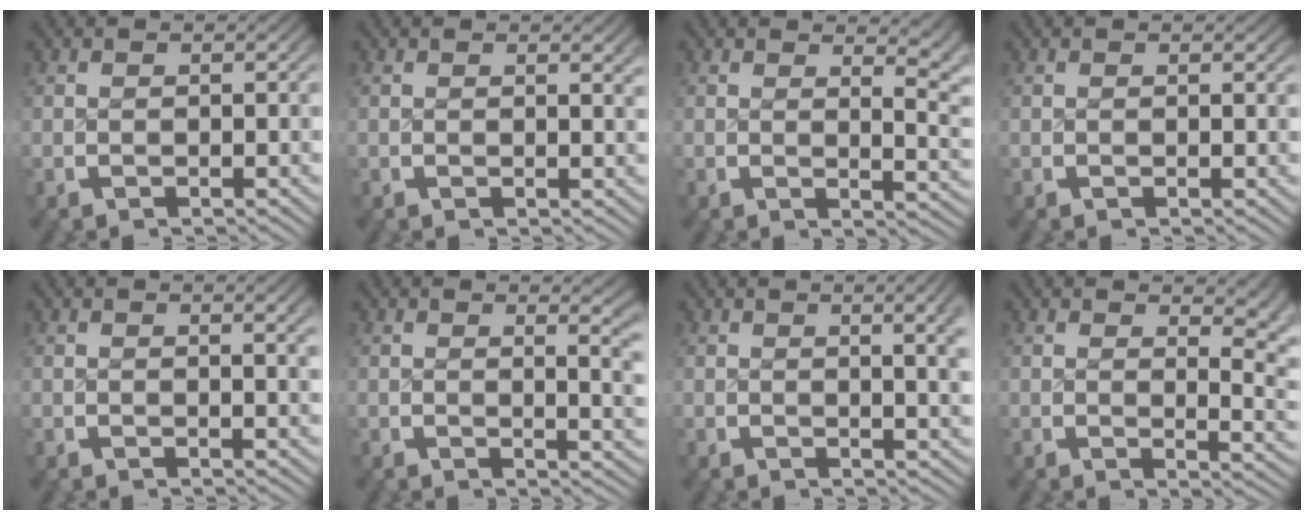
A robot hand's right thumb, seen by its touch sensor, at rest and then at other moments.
{"total": 0.8, "force": [0.5, 0.0, 0.6], "torque": [-0.007, -0.002, 0.007]}
{"total": 4.5, "force": [1.8, 1.7, 3.7], "torque": [-0.020, -0.006, 0.026]}
{"total": 0.0}
{"total": 1.2, "force": [0.5, 0.0, 1.1], "torque": [-0.015, -0.001, 0.007]}
{"total": 3.1, "force": [1.1, 0.7, 2.8], "torque": [-0.023, -0.007, 0.016]}
{"total": 3.4, "force": [0.8, 0.7, 3.2], "torque": [-0.032, -0.001, 0.013]}
{"total": 4.5, "force": [1.5, 1.9, 3.7], "torque": [-0.018, -0.007, 0.024]}